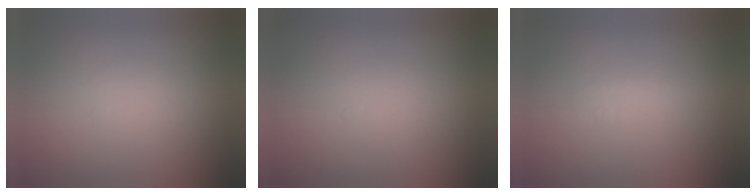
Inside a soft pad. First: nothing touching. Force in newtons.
{"total": 0.0}
{"total": 1.3}